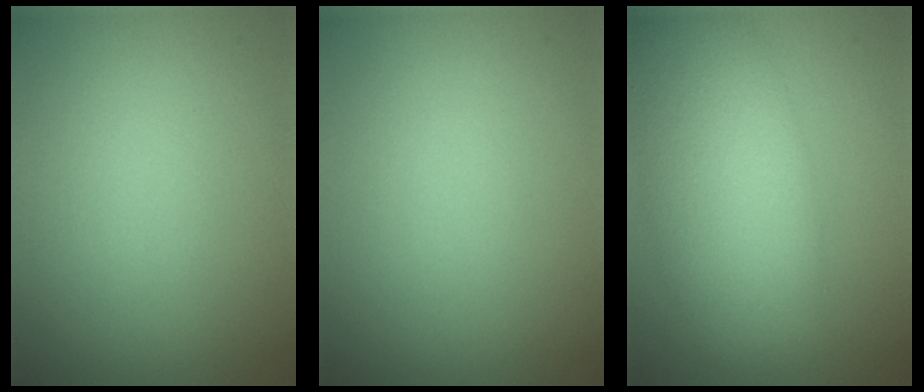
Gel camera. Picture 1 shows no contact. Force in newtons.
{"total": 0.0}
{"total": 8.2, "press": 8.2, "slide": 0.5}